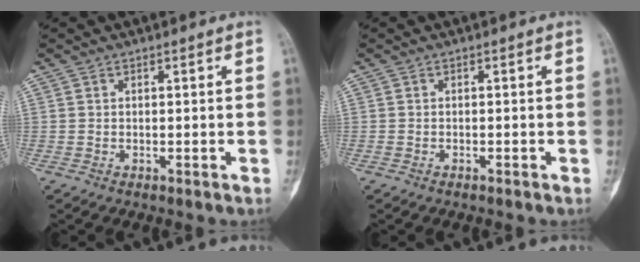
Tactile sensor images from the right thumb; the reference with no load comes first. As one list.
[{"total": 0.6, "force": [-0.5, 0.3, 0.2], "torque": [-0.005, 0.005, -0.009]}]